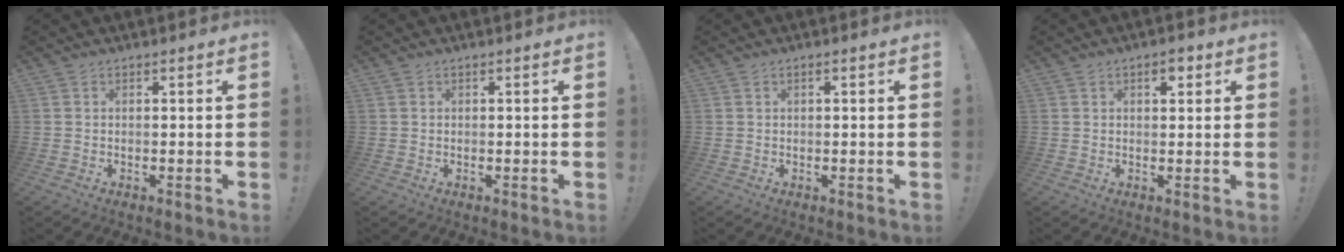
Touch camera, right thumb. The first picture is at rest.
{"total": 0.0}
{"total": 0.8, "force": [0.2, -0.2, 0.7], "torque": [-0.009, -0.002, 0.002]}
{"total": 3.0, "force": [1.7, 1.4, 2.1], "torque": [-0.023, -0.004, 0.025]}